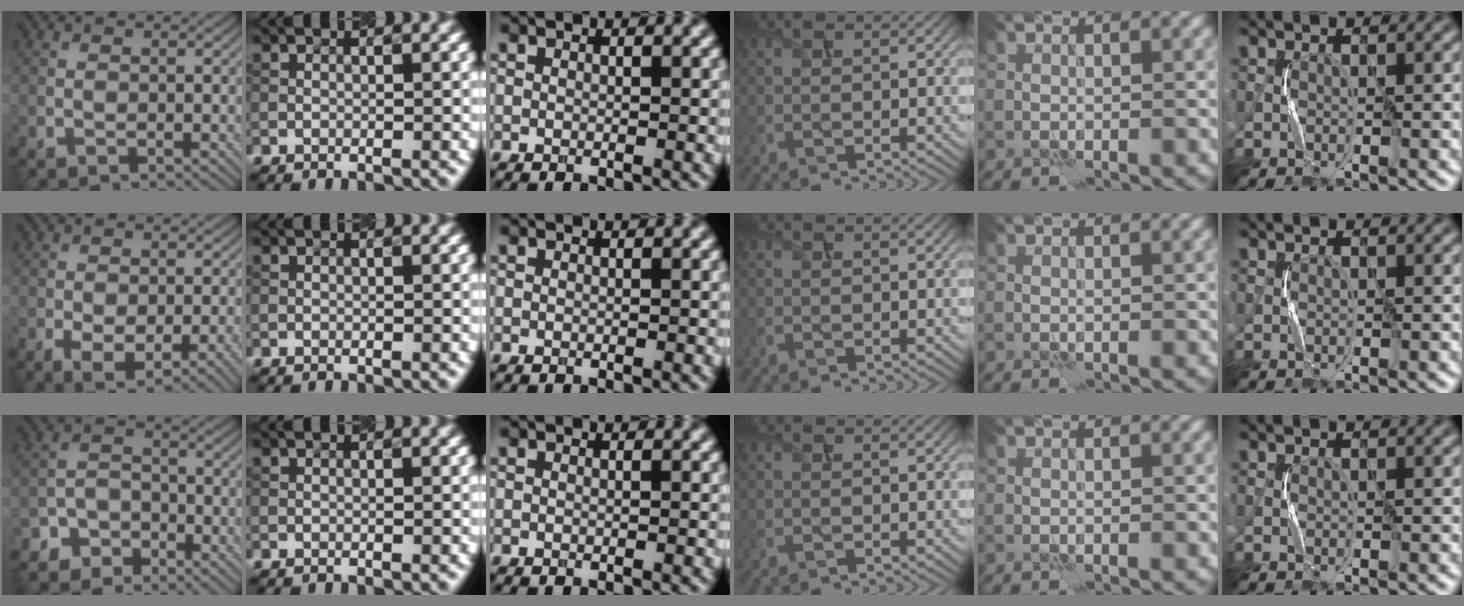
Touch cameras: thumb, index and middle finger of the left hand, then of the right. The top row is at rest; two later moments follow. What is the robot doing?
{"motion": "squeeze", "object": "air blower"}